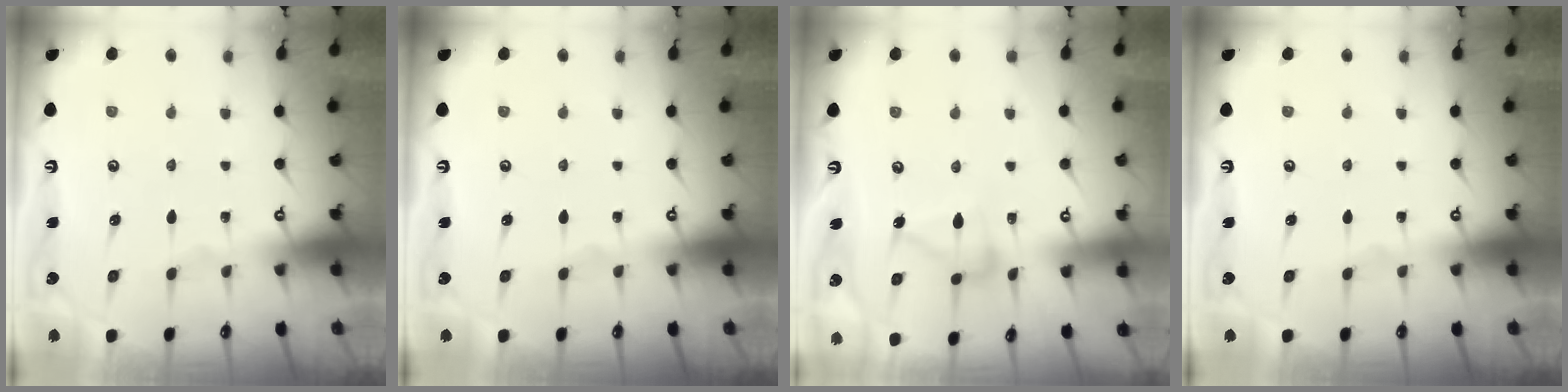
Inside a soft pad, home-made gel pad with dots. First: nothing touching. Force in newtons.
{"total": 0.0}
{"total": 10.4, "press": 10.4, "slide": 0.6}
{"total": 0.0}